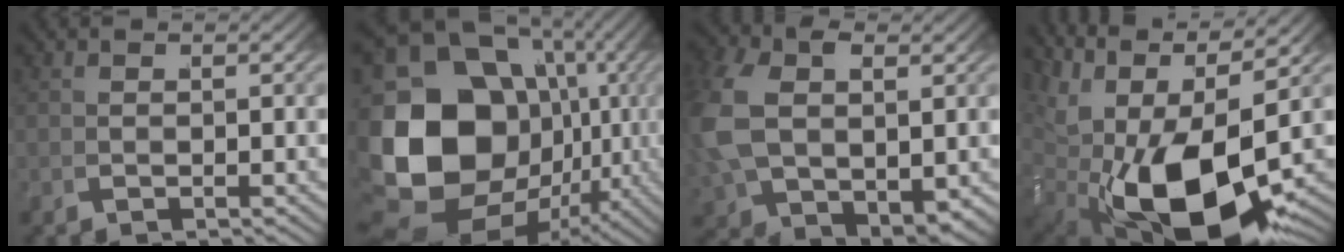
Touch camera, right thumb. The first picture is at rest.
{"total": 22.0, "force": [-2.0, 16.8, 14.2], "torque": [-0.303, -0.078, 0.004]}
{"total": 7.4, "force": [0.9, 5.0, 5.3], "torque": [-0.143, -0.030, 0.045]}
{"total": 16.7, "force": [0.2, 10.3, 13.1], "torque": [-0.270, -0.067, 0.045]}